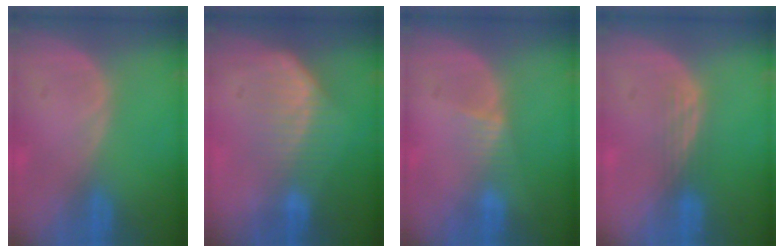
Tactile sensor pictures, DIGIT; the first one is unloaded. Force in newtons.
{"total": 7.5, "press": 6.3, "slide": 4.0}
{"total": 2.6, "press": 2.4, "slide": 0.9}
{"total": 3.0, "press": 2.6, "slide": 1.4}